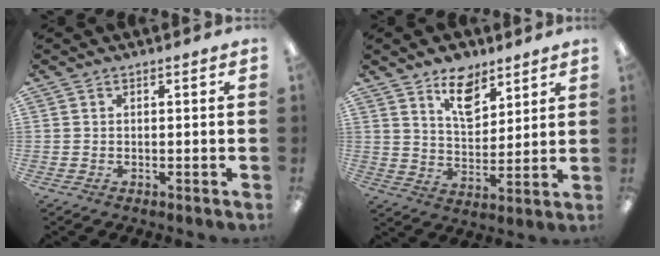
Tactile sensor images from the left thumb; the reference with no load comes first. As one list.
[{"total": 10.3, "force": [7.2, 5.6, 4.8], "torque": [-0.061, -0.039, 0.127]}]